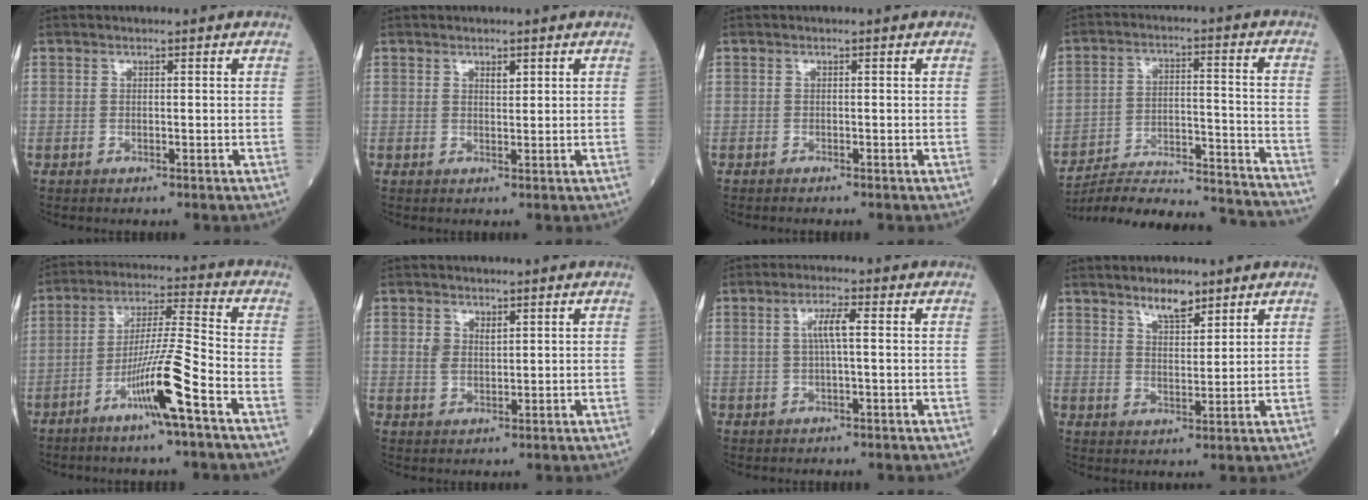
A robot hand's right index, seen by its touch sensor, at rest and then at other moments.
{"total": 1.3, "force": [0.8, 0.5, 0.9], "torque": [-0.014, -0.002, 0.013]}
{"total": 0.6, "force": [-0.6, 0.0, 0.1], "torque": [-0.003, 0.000, -0.012]}
{"total": 26.1, "force": [-24.8, 1.8, 7.9], "torque": [-0.090, -0.011, -0.348]}
{"total": 10.7, "force": [-5.4, -0.8, 9.1], "torque": [-0.171, -0.002, -0.103]}
{"total": 2.5, "force": [1.0, 1.6, 1.7], "torque": [-0.034, 0.004, 0.023]}
{"total": 3.6, "force": [0.5, 0.3, 3.5], "torque": [-0.070, 0.007, 0.009]}
{"total": 4.3, "force": [3.4, 1.3, 2.3], "torque": [-0.041, -0.003, 0.060]}